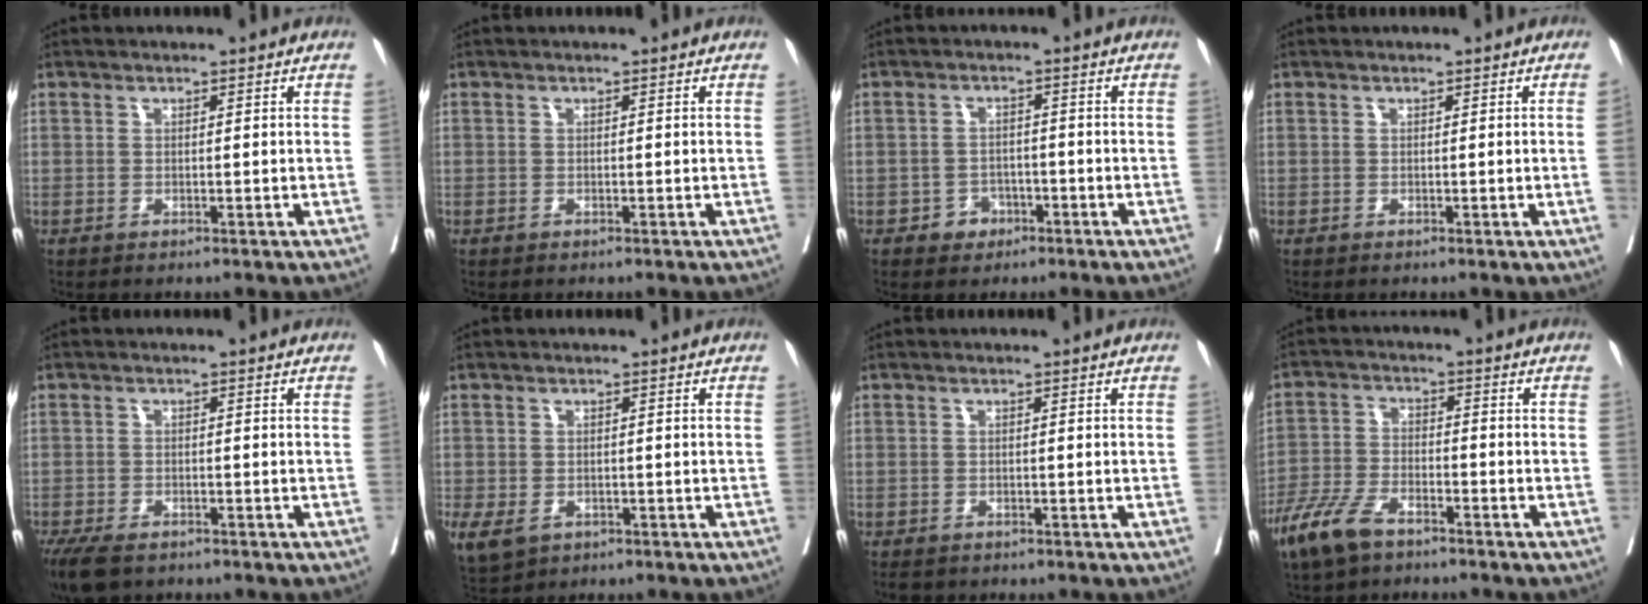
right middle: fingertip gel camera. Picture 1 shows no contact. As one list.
[{"total": 0.0}, {"total": 3.0, "force": [-1.7, 2.4, 0.9], "torque": [-0.005, 0.010, -0.022]}, {"total": 1.0, "force": [-0.1, -0.4, 0.9], "torque": [-0.012, -0.002, 0.000]}, {"total": 7.7, "force": [-5.5, 3.5, 4.1], "torque": [-0.081, -0.013, -0.088]}, {"total": 8.6, "force": [-3.7, 6.6, 4.0], "torque": [-0.110, -0.011, -0.049]}, {"total": 2.3, "force": [-1.9, 1.1, 0.7], "torque": [-0.013, -0.004, -0.026]}, {"total": 8.0, "force": [-5.7, 3.1, 4.7], "torque": [-0.111, -0.010, -0.110]}]